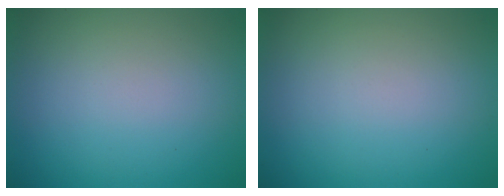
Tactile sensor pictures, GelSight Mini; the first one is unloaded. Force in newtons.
{"total": 0.0}